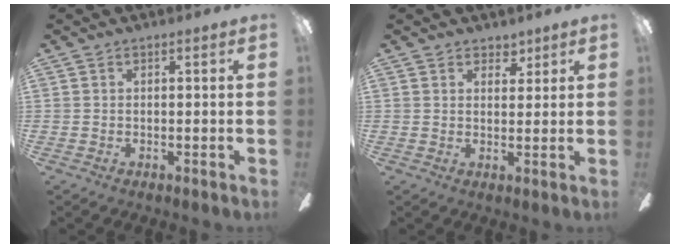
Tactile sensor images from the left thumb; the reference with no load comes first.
{"total": 3.7, "force": [2.8, 2.3, 0.5], "torque": [0.006, -0.015, 0.049]}